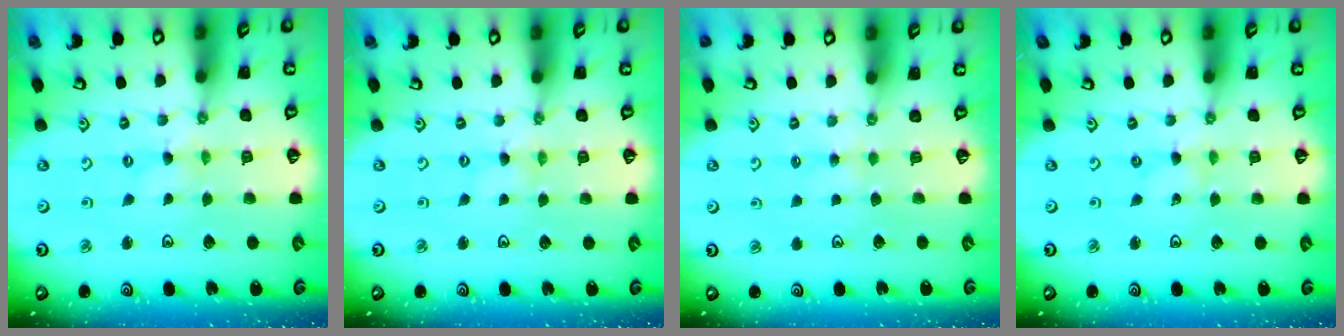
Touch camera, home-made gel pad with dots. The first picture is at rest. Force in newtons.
{"total": 0.0}
{"total": 2.3, "press": 2.2, "slide": 0.5}
{"total": 0.0}